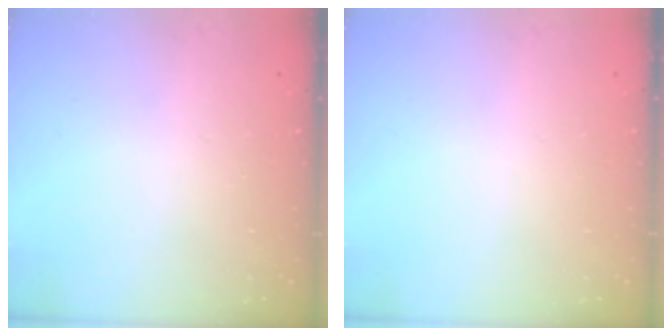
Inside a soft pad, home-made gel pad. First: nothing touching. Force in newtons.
{"total": 0.0}